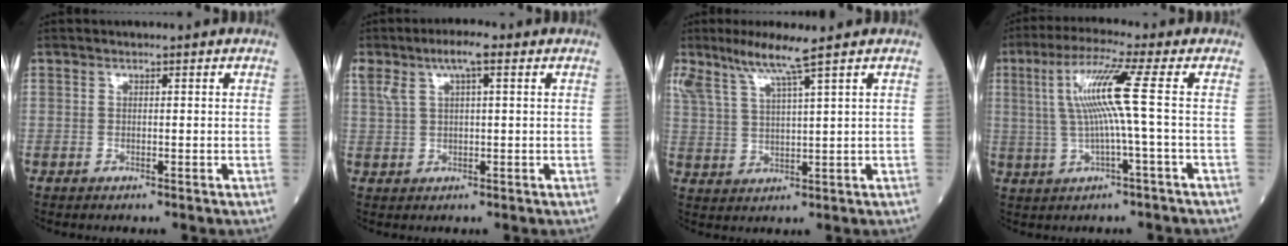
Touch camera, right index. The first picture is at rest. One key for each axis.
{"total": 5.4, "fx": 3.0, "fy": 1.2, "fz": 4.4, "tx": -0.092, "ty": 0.023, "tz": 0.056}
{"total": 7.4, "fx": 5.3, "fy": -0.8, "fz": 5.1, "tx": -0.106, "ty": 0.005, "tz": 0.104}
{"total": 8.8, "fx": 1.0, "fy": -1.4, "fz": 8.6, "tx": -0.172, "ty": 0.014, "tz": 0.023}